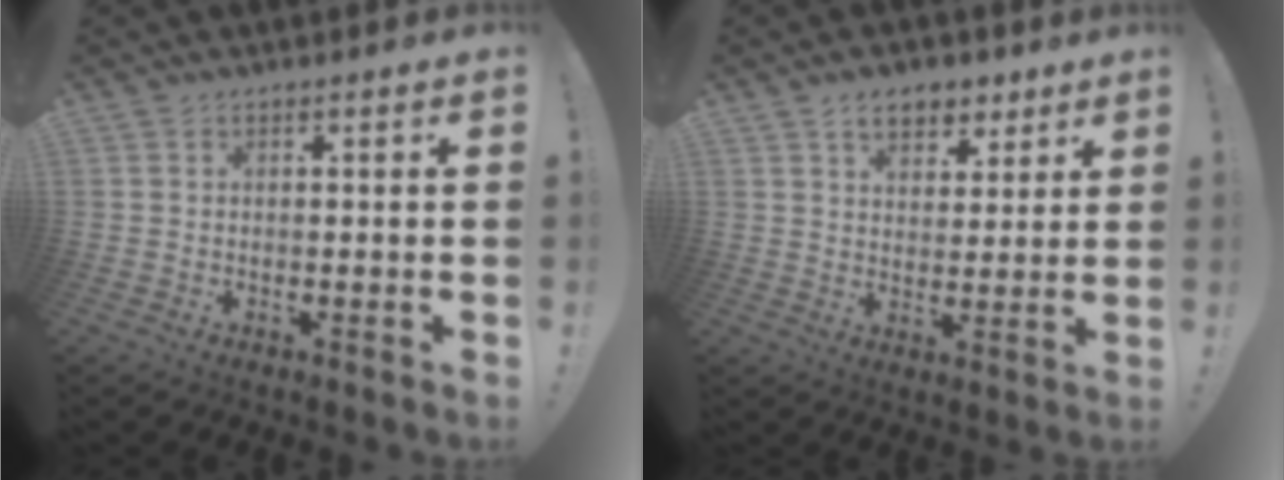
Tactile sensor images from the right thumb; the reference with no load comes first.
{"total": 8.3, "force": [5.0, 5.3, 4.0], "torque": [-0.055, -0.017, 0.092]}